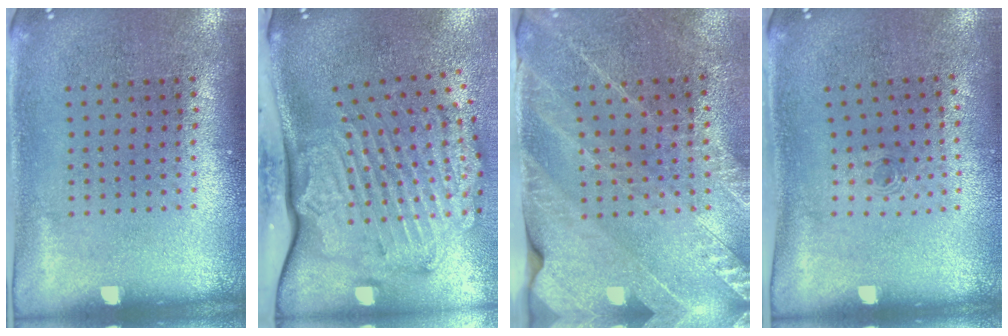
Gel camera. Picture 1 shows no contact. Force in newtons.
{"total": 3.1, "press": 2.4, "slide": 2.0}
{"total": 2.6, "press": 2.5, "slide": 0.4}
{"total": 0.6, "press": 0.3, "slide": 0.5}